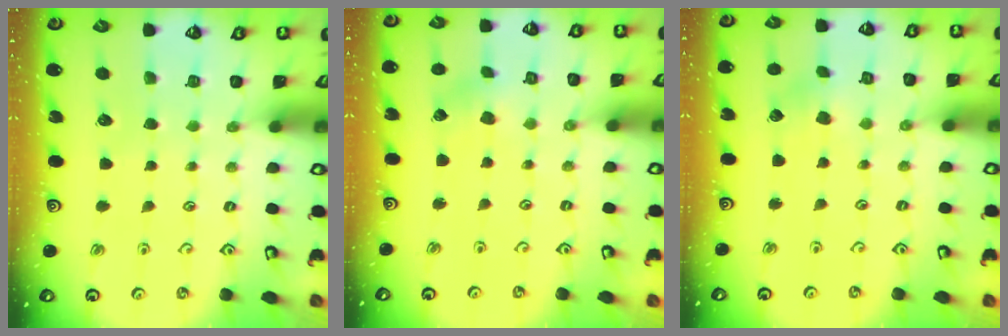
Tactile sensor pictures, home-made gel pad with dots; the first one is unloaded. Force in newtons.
{"total": 2.0, "press": 1.9, "slide": 0.6}
{"total": 2.7, "press": 2.7, "slide": 0.3}